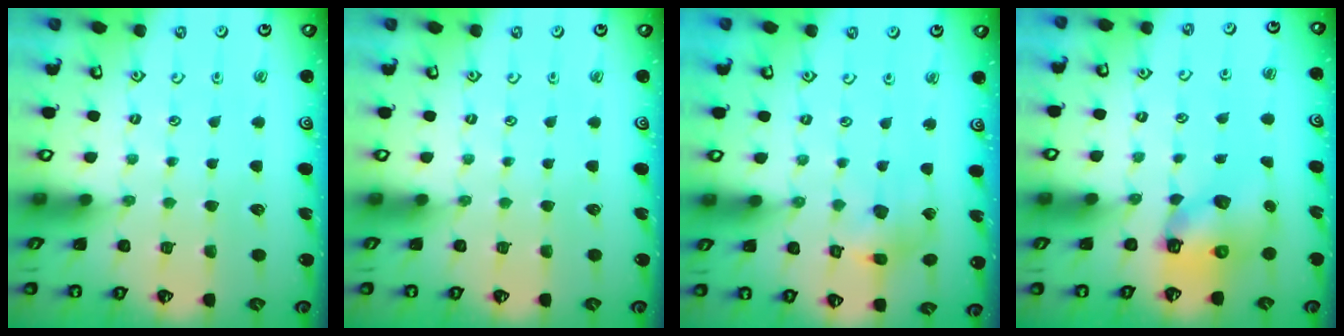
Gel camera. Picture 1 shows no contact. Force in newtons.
{"total": 0.0}
{"total": 8.7, "press": 8.6, "slide": 1.1}
{"total": 7.1, "press": 7.0, "slide": 1.0}